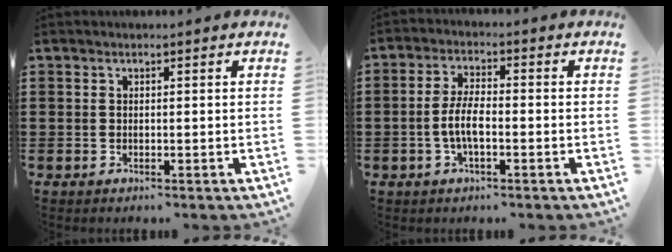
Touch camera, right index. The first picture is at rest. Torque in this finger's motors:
{"motor_torque": [2.14, 0.00, 0.55, 0.13]}